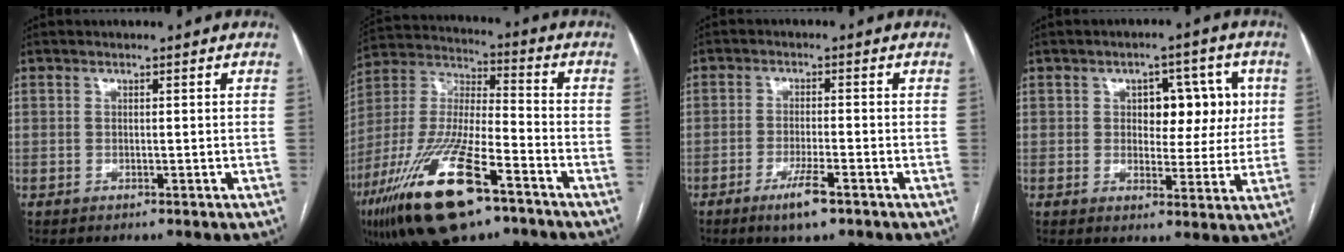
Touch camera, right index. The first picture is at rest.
{"total": 21.7, "force": [-12.3, 6.0, 16.9], "torque": [-0.370, -0.035, -0.219]}
{"total": 4.8, "force": [-2.9, 0.4, 3.8], "torque": [-0.073, -0.007, -0.049]}
{"total": 7.4, "force": [1.7, 4.5, 5.6], "torque": [-0.058, 0.022, 0.028]}